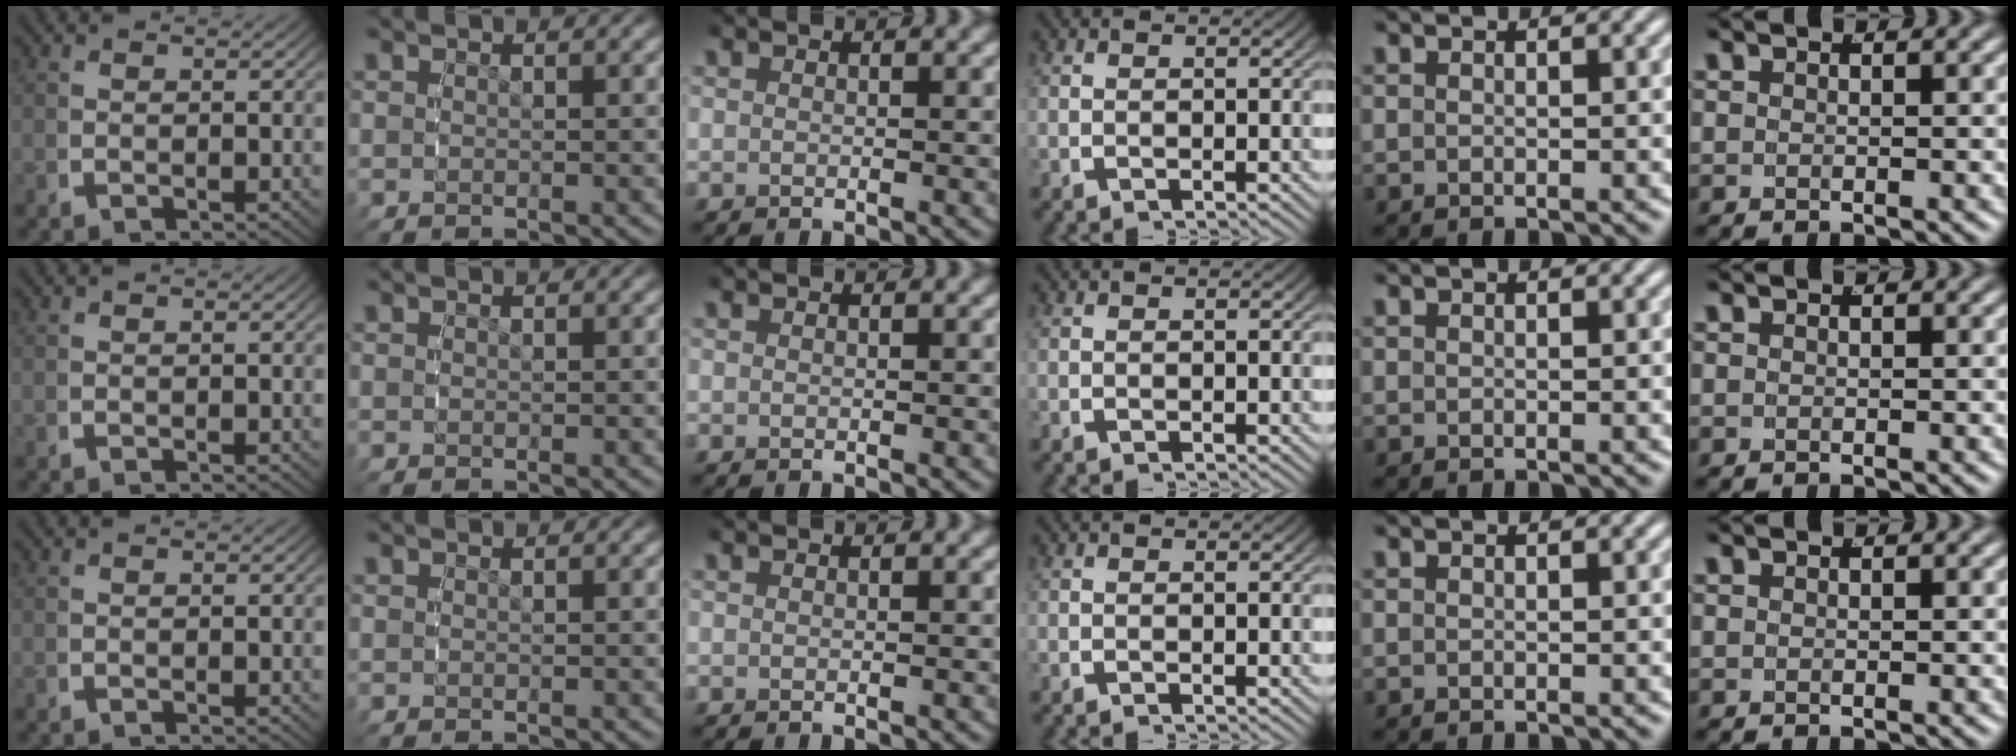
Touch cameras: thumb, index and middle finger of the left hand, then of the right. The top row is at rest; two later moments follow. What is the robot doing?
{"motion": "reach", "object": "photo album"}